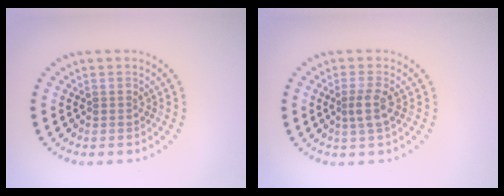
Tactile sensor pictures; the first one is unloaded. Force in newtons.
{"total": 2.0, "press": 1.6, "slide": 1.2}